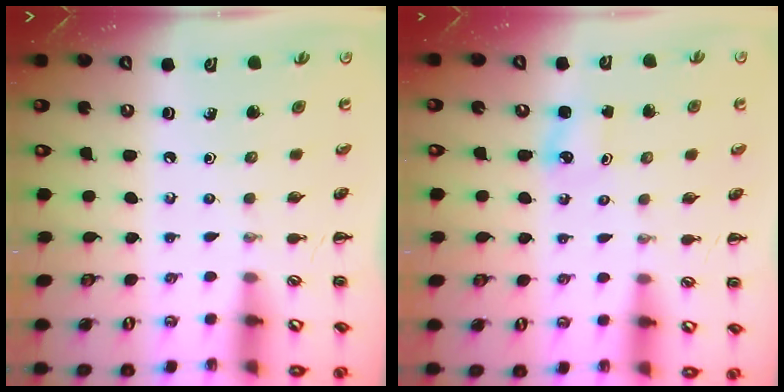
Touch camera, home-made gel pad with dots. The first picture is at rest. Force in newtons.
{"total": 1.5, "press": 1.5, "slide": 0.3}